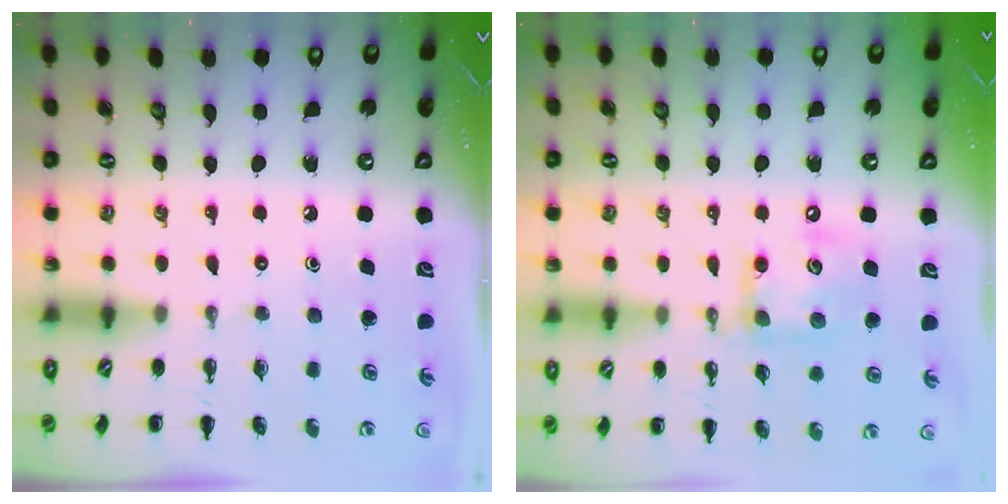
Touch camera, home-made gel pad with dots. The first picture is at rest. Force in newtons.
{"total": 12.5, "press": 12.3, "slide": 2.2}